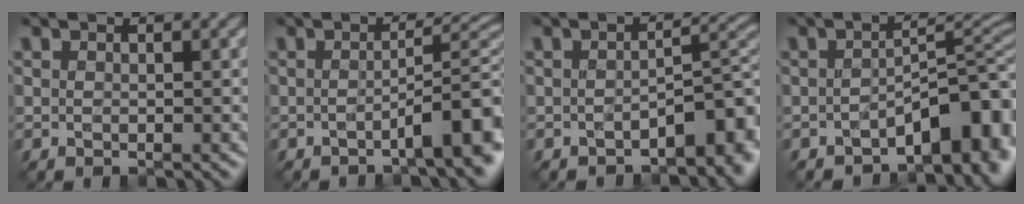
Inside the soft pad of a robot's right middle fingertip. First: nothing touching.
{"total": 6.4, "force": [-2.5, 1.2, 5.8], "torque": [-0.073, 0.011, -0.046]}
{"total": 4.6, "force": [-2.3, 1.8, 3.5], "torque": [-0.035, 0.005, -0.034]}
{"total": 6.9, "force": [-3.6, 2.8, 5.1], "torque": [-0.048, 0.007, -0.061]}